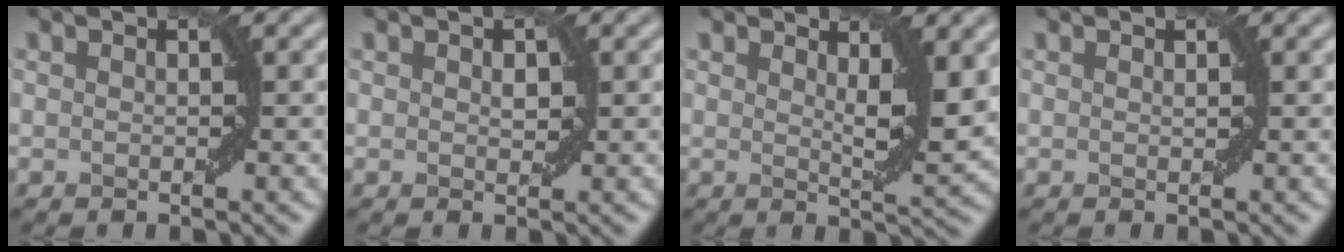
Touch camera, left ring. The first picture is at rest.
{"total": 0.9, "force": [0.3, 0.6, 0.7], "torque": [-0.008, 0.001, 0.006]}
{"total": 3.6, "force": [1.6, 0.8, 3.1], "torque": [-0.044, -0.010, 0.026]}
{"total": 0.0}